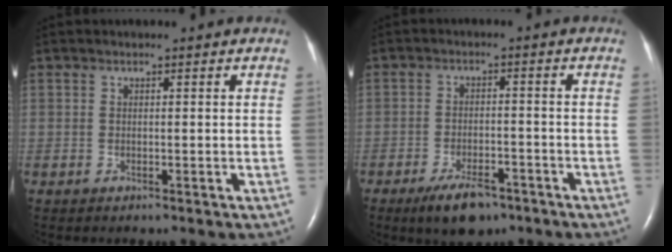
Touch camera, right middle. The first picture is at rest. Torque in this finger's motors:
{"motor_torque": [0.65, -0.61, 0.06, 0.03]}